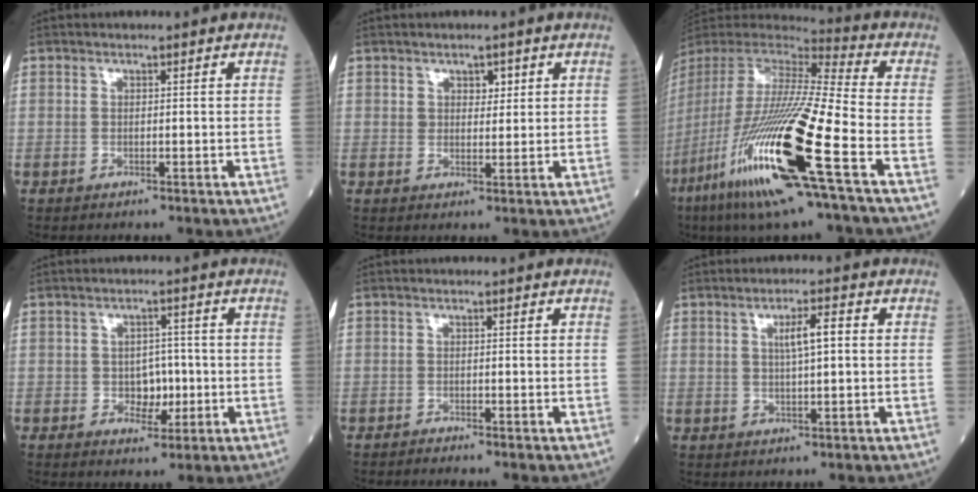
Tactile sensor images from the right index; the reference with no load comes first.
{"total": 2.5, "force": [1.2, 1.6, 1.5], "torque": [-0.016, 0.001, 0.018]}
{"total": 26.4, "force": [-10.5, 1.1, 24.2], "torque": [-0.509, -0.068, -0.204]}
{"total": 4.2, "force": [-0.8, 2.8, 3.0], "torque": [-0.038, 0.005, -0.008]}
{"total": 1.0, "force": [-0.9, -0.3, 0.0], "torque": [-0.002, -0.001, -0.017]}
{"total": 4.3, "force": [0.9, 0.4, 4.2], "torque": [-0.072, 0.006, 0.014]}